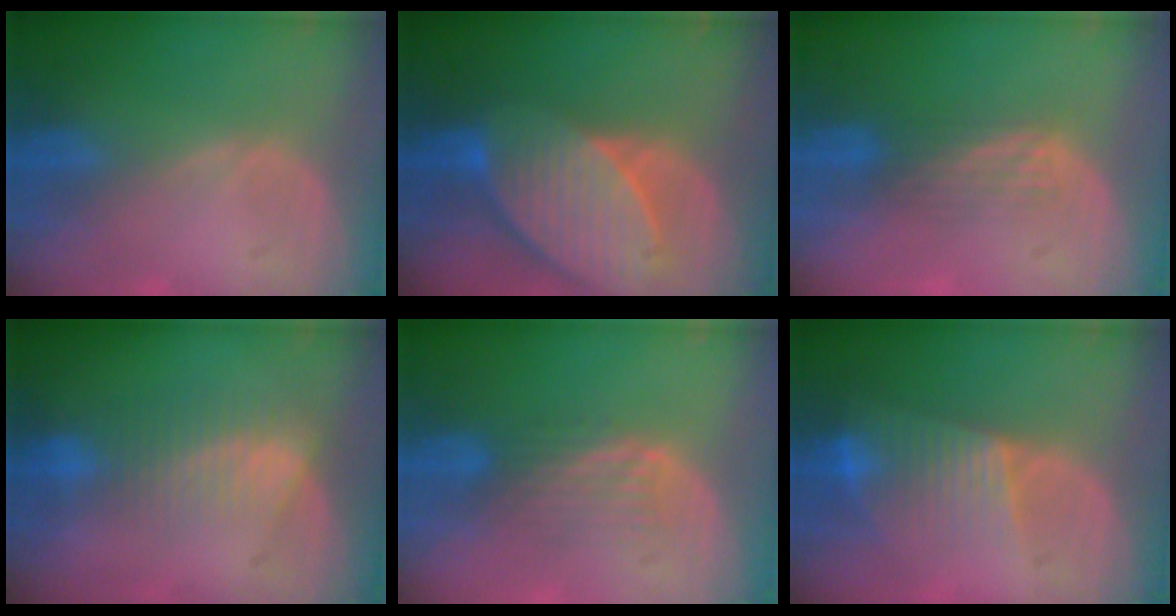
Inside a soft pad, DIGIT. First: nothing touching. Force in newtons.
{"total": 10.7, "press": 9.4, "slide": 5.0}
{"total": 2.9, "press": 2.9, "slide": 0.2}
{"total": 7.4, "press": 6.3, "slide": 3.8}
{"total": 4.5, "press": 3.8, "slide": 2.3}
{"total": 7.9, "press": 6.7, "slide": 4.2}